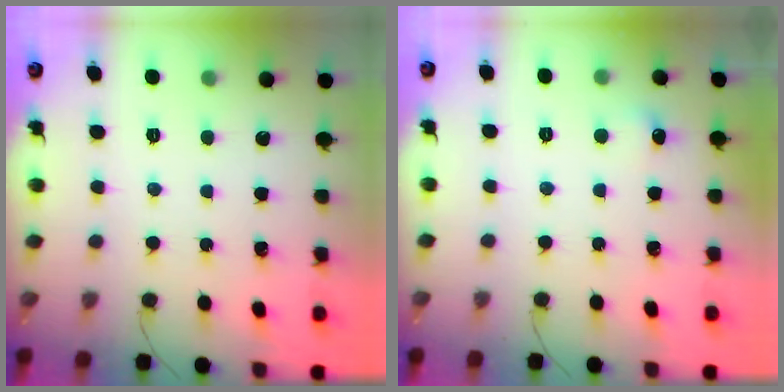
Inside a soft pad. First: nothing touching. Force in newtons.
{"total": 3.8, "press": 3.6, "slide": 1.2}